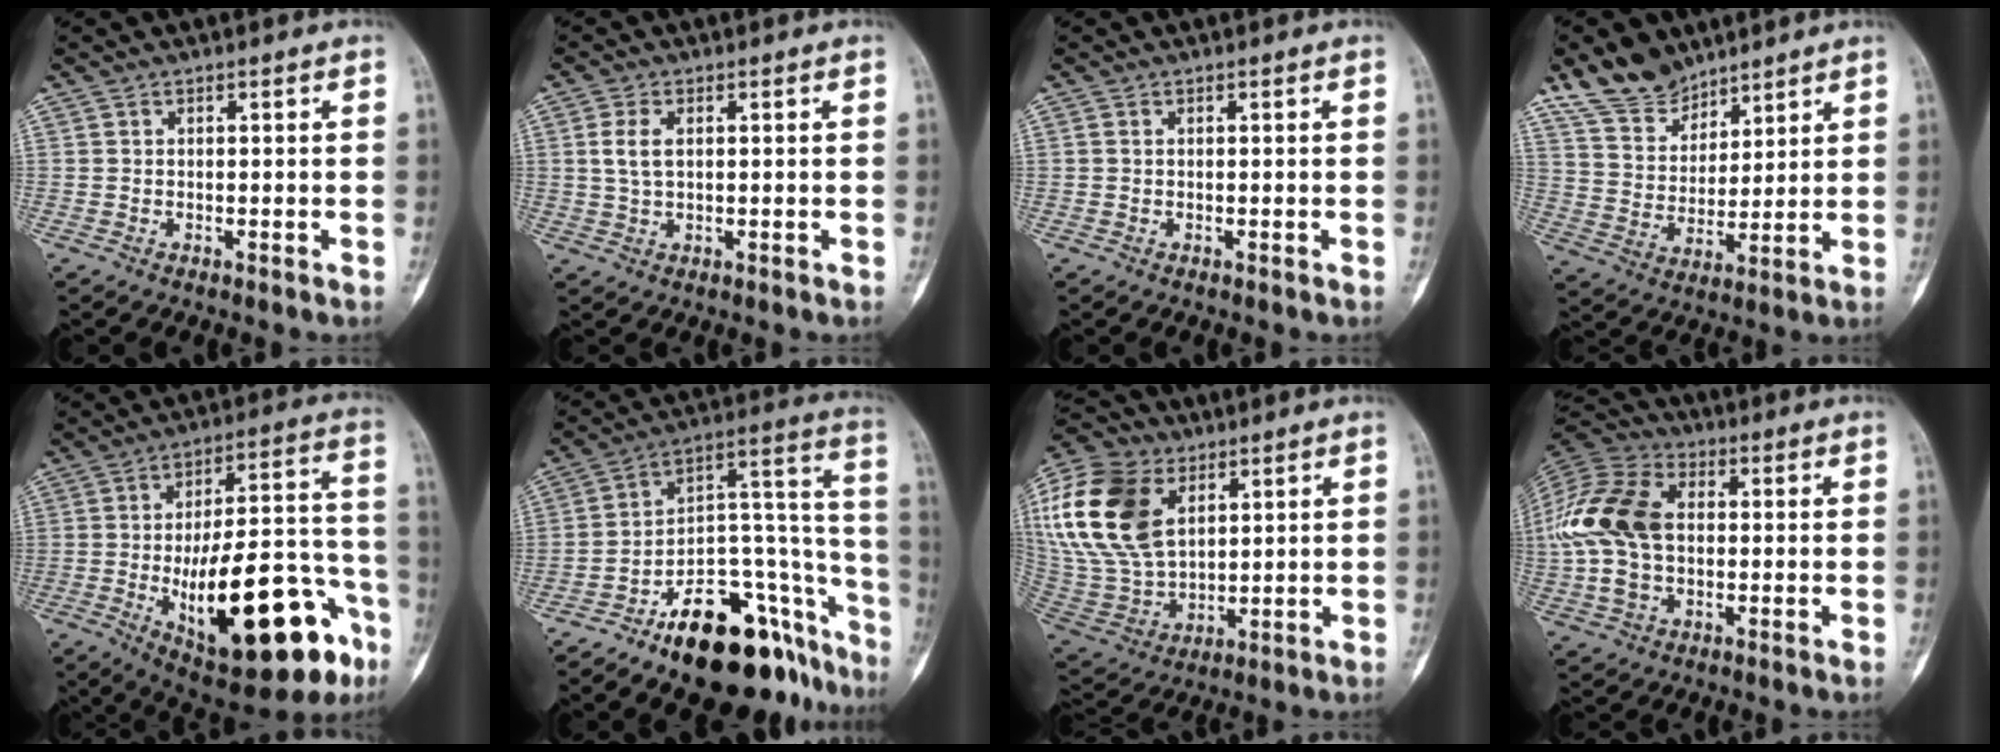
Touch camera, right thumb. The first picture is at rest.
{"total": 4.0, "force": [0.8, 2.2, 3.2], "torque": [-0.067, 0.002, 0.017]}
{"total": 0.0}
{"total": 10.8, "force": [8.7, 5.8, 2.8], "torque": [-0.026, -0.048, 0.175]}
{"total": 28.4, "force": [-10.9, 10.5, 24.1], "torque": [-0.318, 0.049, -0.139]}
{"total": 26.6, "force": [-16.3, 11.6, 17.5], "torque": [-0.153, 0.128, -0.245]}
{"total": 23.6, "force": [8.2, 15.4, 15.9], "torque": [-0.338, -0.010, 0.159]}
{"total": 19.2, "force": [0.9, 12.7, 14.3], "torque": [-0.320, 0.020, 0.014]}